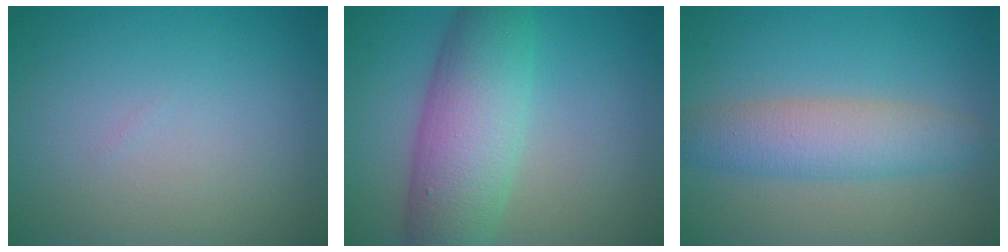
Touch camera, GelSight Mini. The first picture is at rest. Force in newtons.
{"total": 8.0, "press": 8.0, "slide": 0.1}
{"total": 4.3, "press": 4.3, "slide": 0.0}